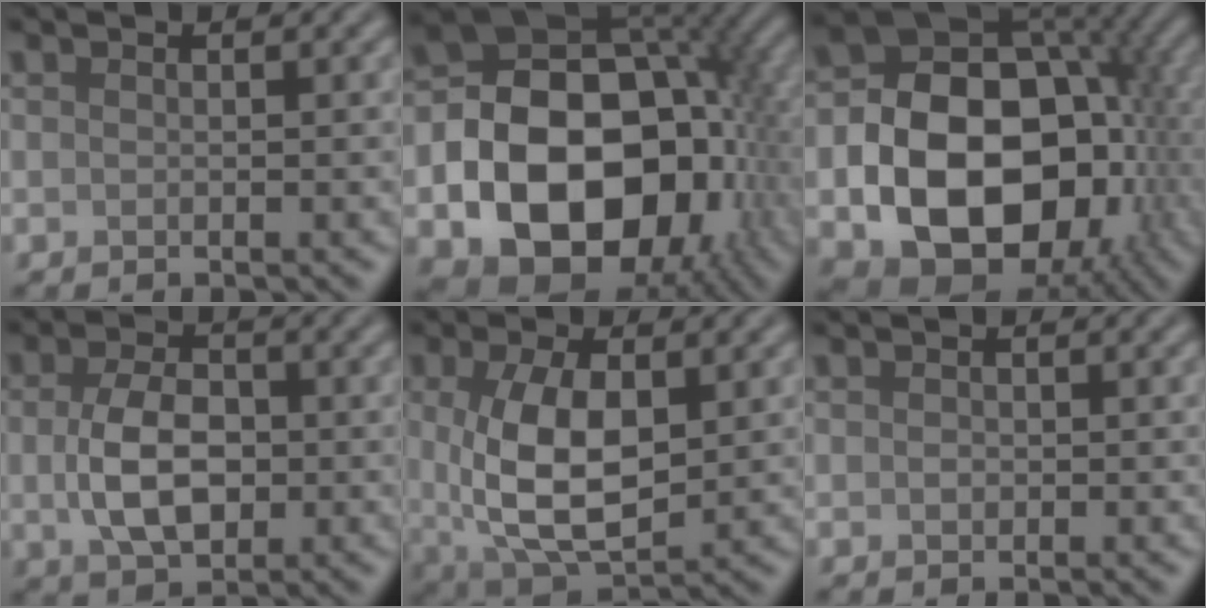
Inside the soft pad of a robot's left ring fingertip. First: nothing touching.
{"total": 19.0, "force": [-4.4, 13.6, 12.6], "torque": [-0.193, -0.026, -0.058]}
{"total": 17.2, "force": [-3.8, 12.2, 11.5], "torque": [-0.165, -0.022, -0.051]}
{"total": 5.5, "force": [-0.3, 3.5, 4.2], "torque": [-0.088, -0.004, -0.004]}
{"total": 8.0, "force": [0.5, 4.0, 6.9], "torque": [-0.144, -0.007, 0.013]}
{"total": 0.5, "force": [0.0, 0.5, 0.3], "torque": [-0.004, -0.003, -0.001]}